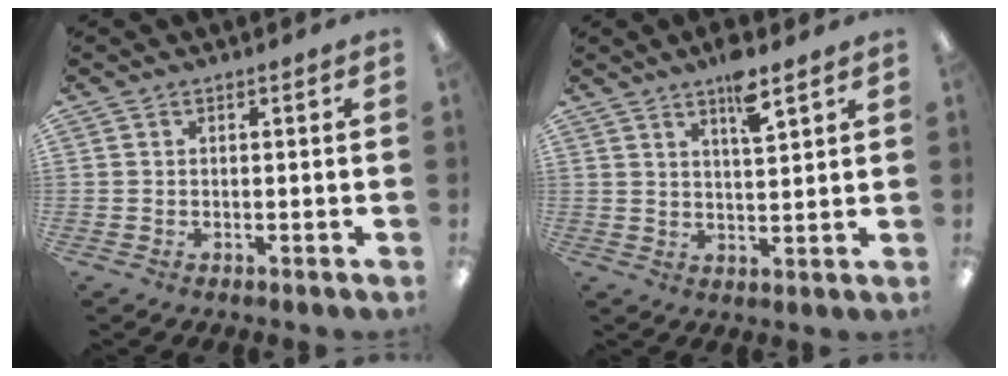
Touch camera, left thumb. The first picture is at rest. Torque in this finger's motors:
{"motor_torque": [1.13, 0.16, 1.62, -0.48, 0.02]}